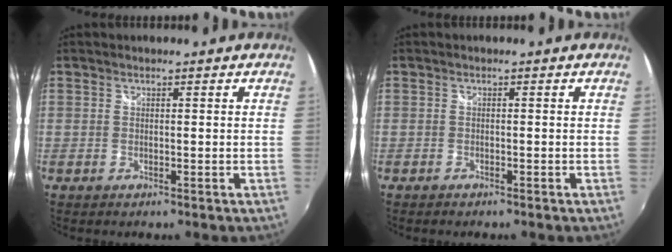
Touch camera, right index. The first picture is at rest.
{"total": 0.9, "force": [-0.8, 0.3, 0.3], "torque": [-0.010, -0.003, -0.015]}